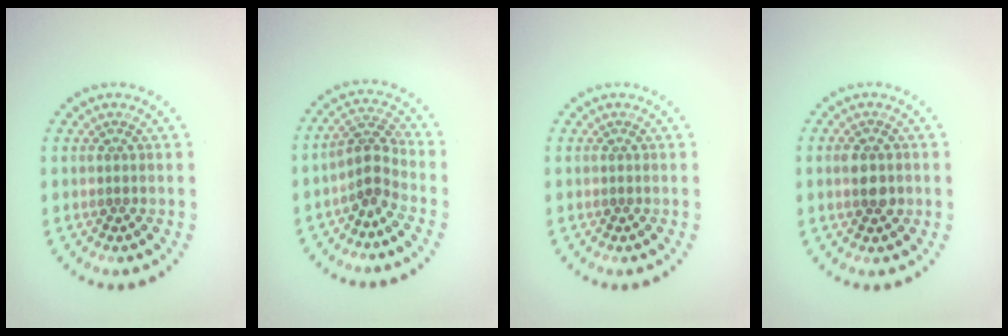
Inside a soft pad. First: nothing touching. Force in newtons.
{"total": 2.5, "press": 2.0, "slide": 1.5}
{"total": 0.0}
{"total": 2.0, "press": 2.0, "slide": 0.1}